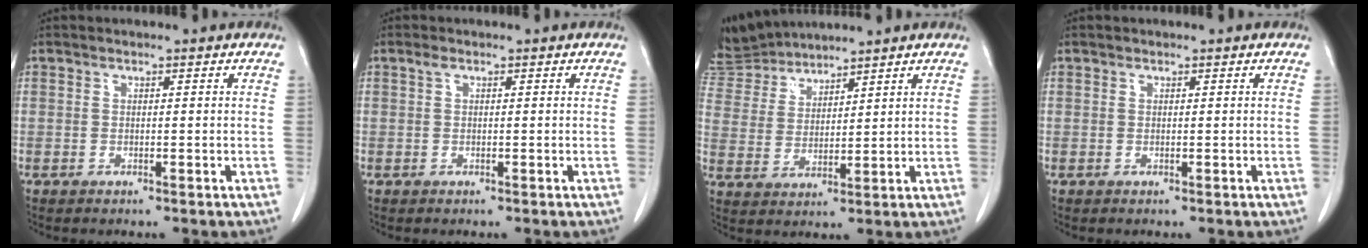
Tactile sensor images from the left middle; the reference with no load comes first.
{"total": 0.7, "force": [0.3, 0.3, 0.5], "torque": [-0.009, 0.009, 0.006]}
{"total": 8.5, "force": [8.3, 1.4, 0.7], "torque": [-0.025, 0.008, 0.176]}
{"total": 0.0}